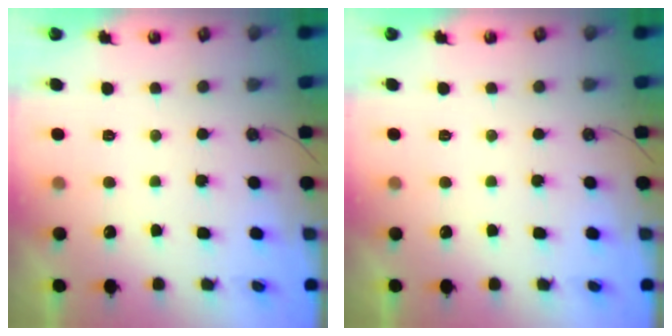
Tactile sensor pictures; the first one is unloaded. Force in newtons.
{"total": 0.0}